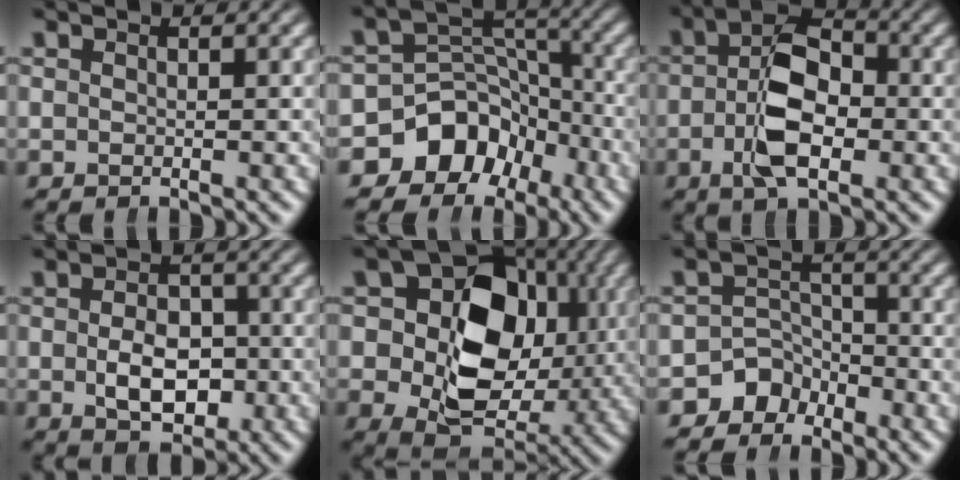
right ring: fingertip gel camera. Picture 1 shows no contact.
{"total": 11.5, "force": [-4.5, 9.7, 4.4], "torque": [-0.081, -0.030, -0.076]}
{"total": 6.2, "force": [-0.5, 3.1, 5.4], "torque": [-0.075, 0.003, -0.016]}
{"total": 5.4, "force": [-1.0, 3.4, 4.0], "torque": [-0.050, -0.017, -0.009]}
{"total": 17.2, "force": [0.7, 12.5, 11.8], "torque": [-0.194, -0.037, 0.020]}
{"total": 5.2, "force": [-3.1, 4.1, 1.0], "torque": [-0.016, -0.010, -0.058]}